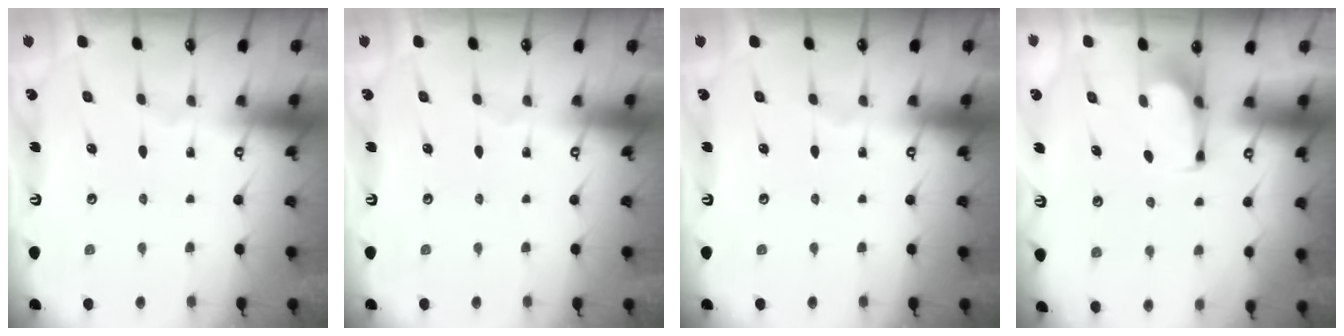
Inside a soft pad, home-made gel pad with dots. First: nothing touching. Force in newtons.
{"total": 0.0}
{"total": 0.0}
{"total": 1.0, "press": 0.9, "slide": 0.3}